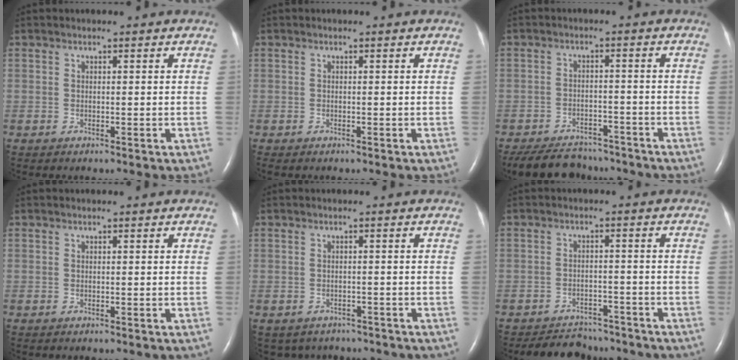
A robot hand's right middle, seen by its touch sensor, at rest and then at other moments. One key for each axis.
{"total": 0.0}
{"total": 10.9, "fx": -9.5, "fy": 4.2, "fz": 3.1, "tx": -0.057, "ty": -0.001, "tz": -0.135}
{"total": 0.0}
{"total": 5.6, "fx": -4.8, "fy": 2.9, "fz": 0.4, "tx": 0.001, "ty": 0.008, "tz": -0.055}
{"total": 6.5, "fx": -6.0, "fy": 2.5, "fz": 0.6, "tx": -0.006, "ty": 0.002, "tz": -0.086}